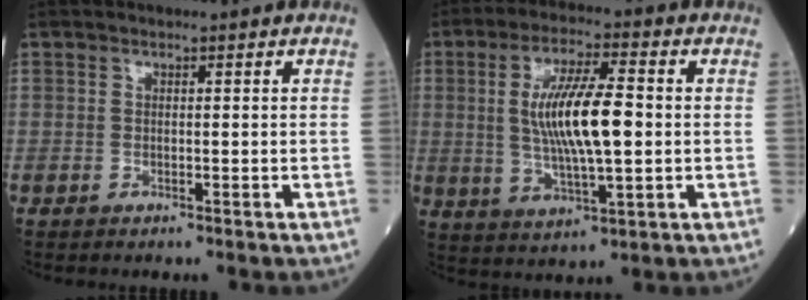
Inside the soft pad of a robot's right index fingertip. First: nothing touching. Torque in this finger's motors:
{"motor_torque": [0.52, 0.02, 0.31, 0.21]}